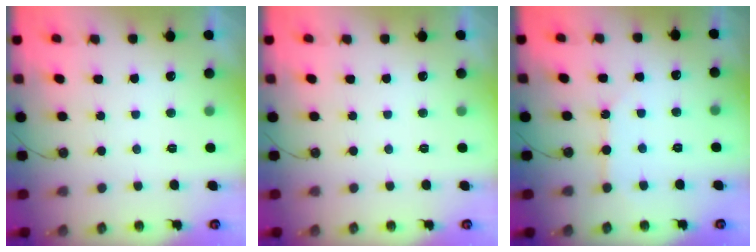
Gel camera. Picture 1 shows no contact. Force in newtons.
{"total": 0.0}
{"total": 3.1, "press": 3.1, "slide": 0.3}